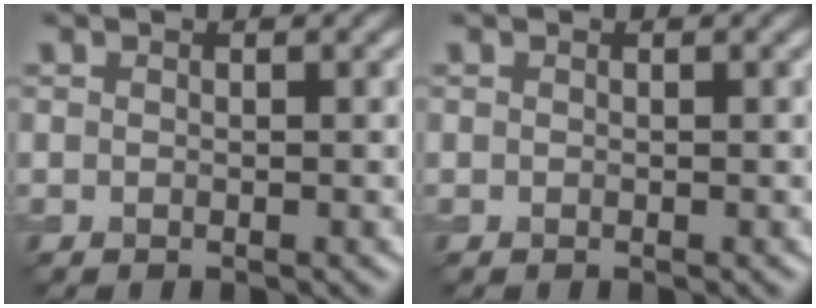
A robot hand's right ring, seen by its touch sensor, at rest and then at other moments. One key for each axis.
{"total": 0.0}